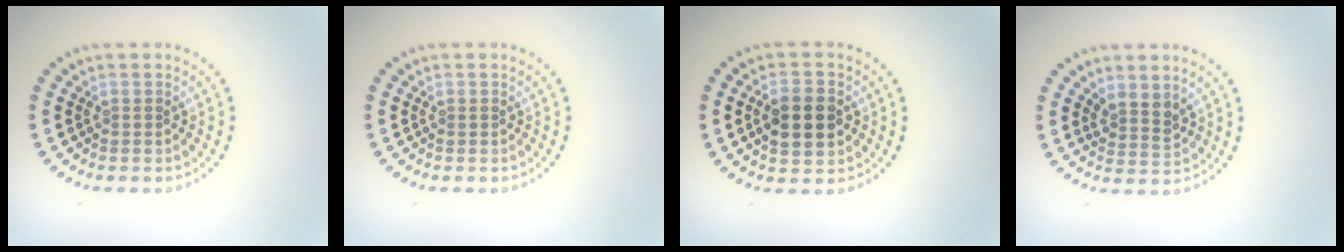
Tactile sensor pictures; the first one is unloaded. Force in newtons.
{"total": 0.0}
{"total": 4.7, "press": 4.7, "slide": 0.3}
{"total": 2.1, "press": 1.7, "slide": 1.2}